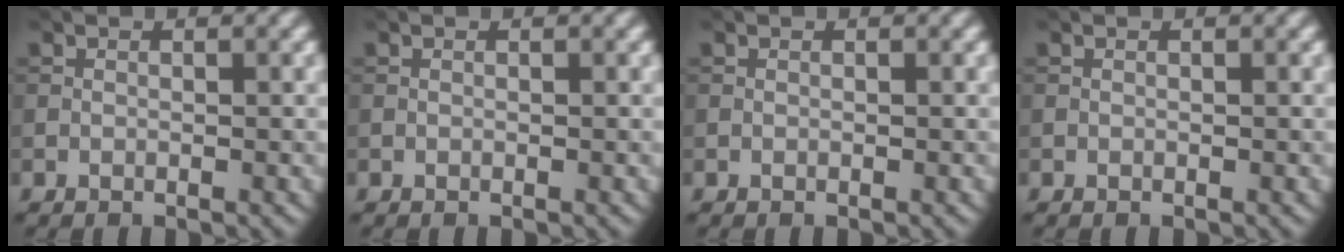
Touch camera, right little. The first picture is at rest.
{"total": 0.0}
{"total": 0.0}
{"total": 0.0}